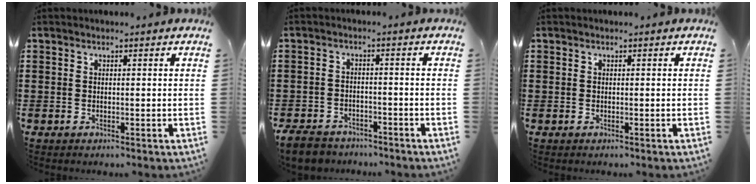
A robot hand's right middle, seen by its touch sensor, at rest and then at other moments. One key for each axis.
{"total": 4.3, "fx": -4.1, "fy": 1.2, "fz": 0.8, "tx": -0.028, "ty": 0.003, "tz": -0.087}
{"total": 0.6, "fx": -0.2, "fy": 0.6, "fz": 0.0, "tx": 0.000, "ty": 0.005, "tz": -0.005}